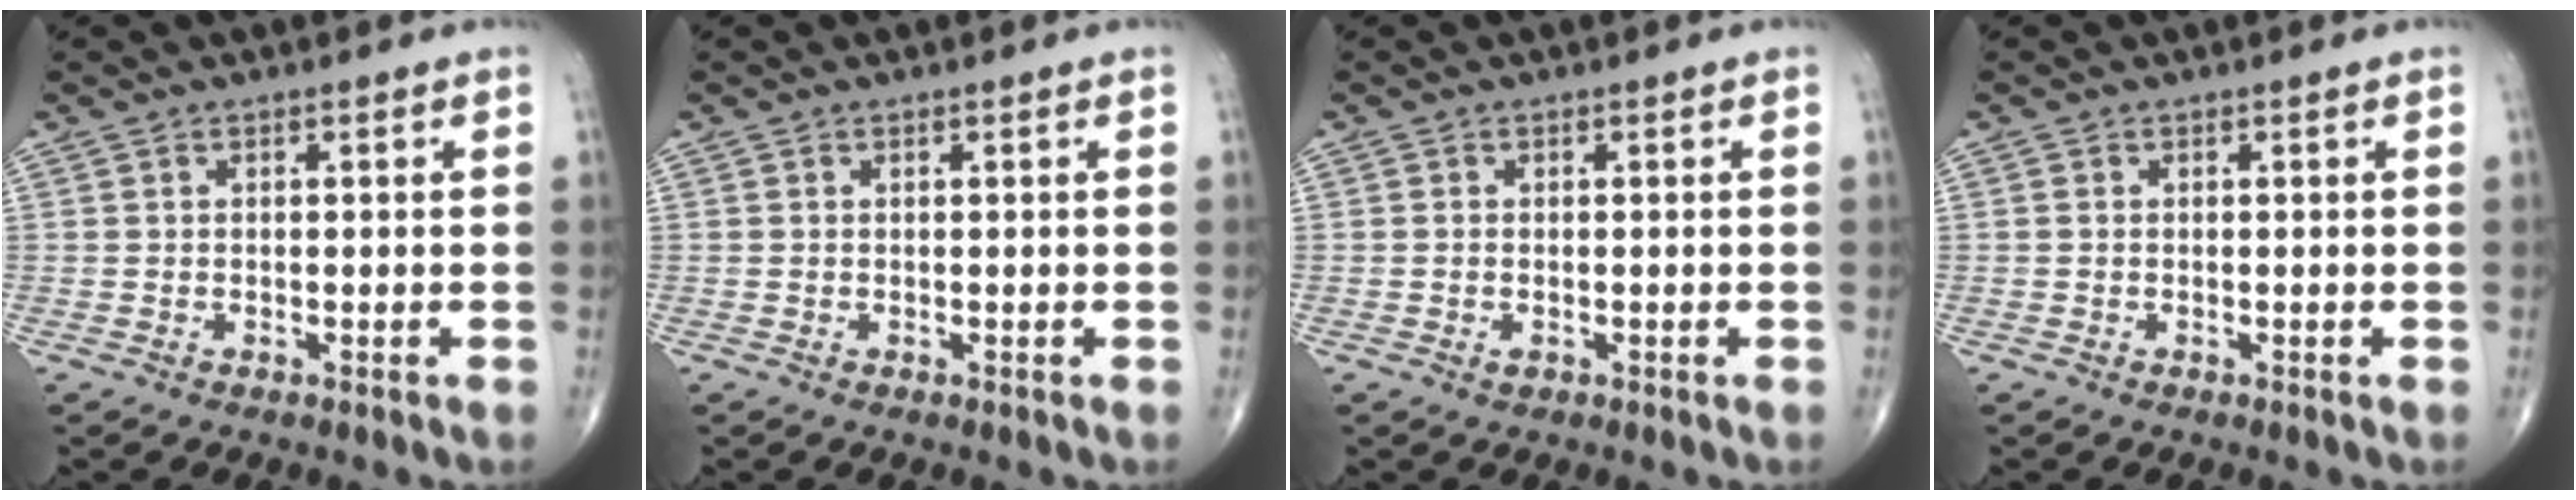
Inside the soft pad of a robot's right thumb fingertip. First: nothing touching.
{"total": 0.0}
{"total": 0.8, "force": [-0.3, 0.5, 0.6], "torque": [-0.012, 0.001, -0.004]}
{"total": 0.0}